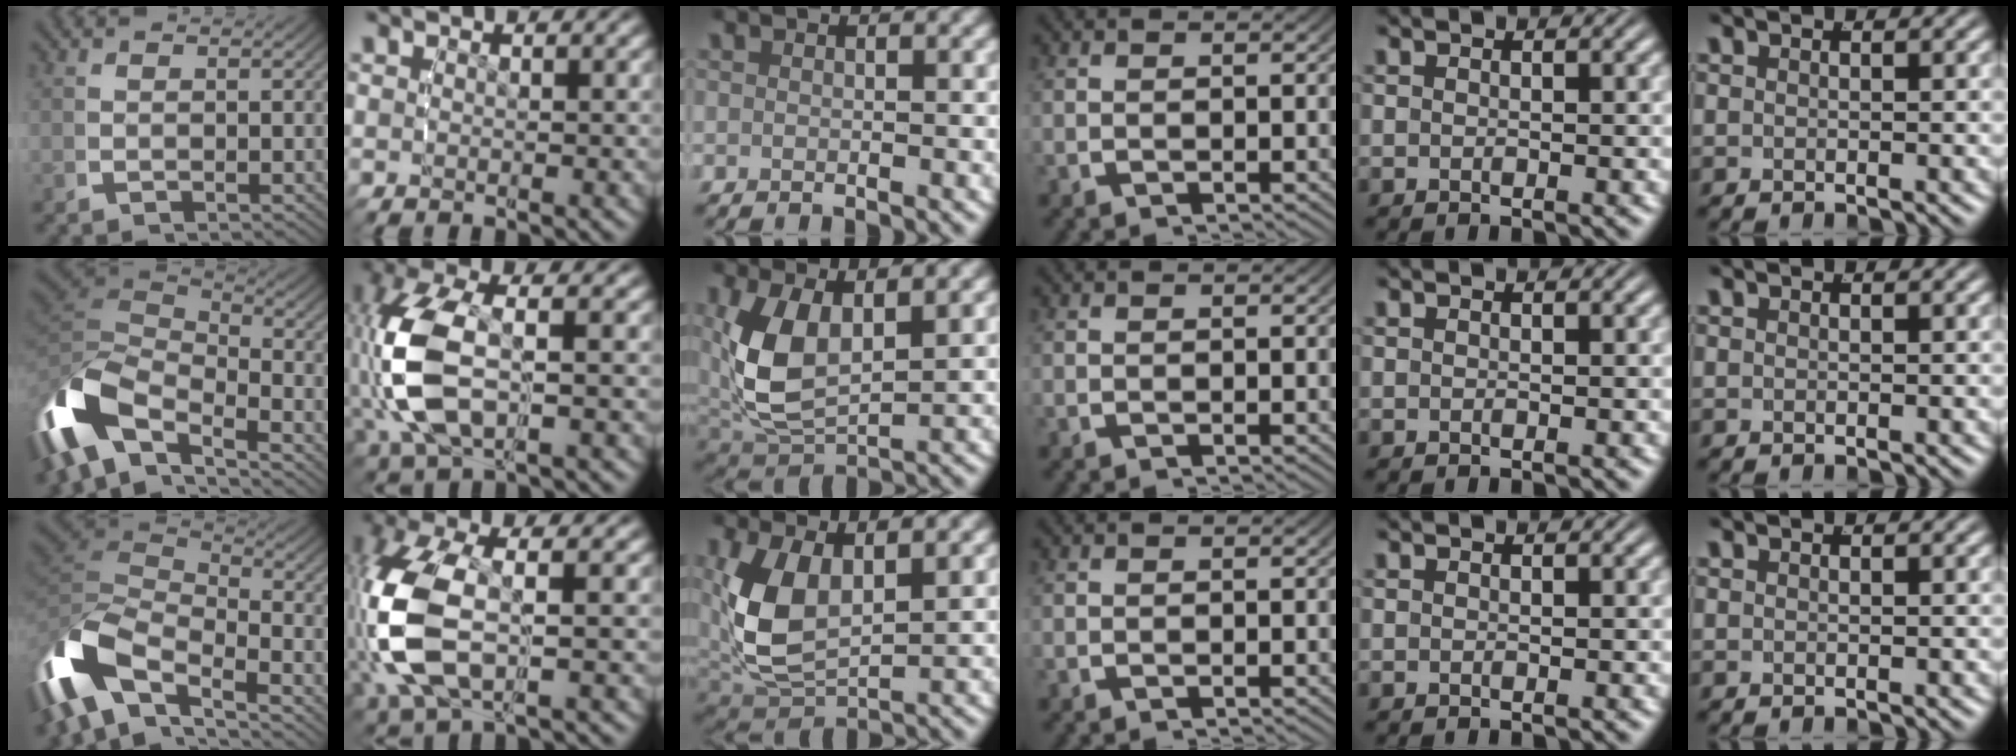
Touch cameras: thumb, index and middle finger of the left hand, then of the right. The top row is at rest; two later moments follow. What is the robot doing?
{"motion": "lift_and_place", "object": "pen"}